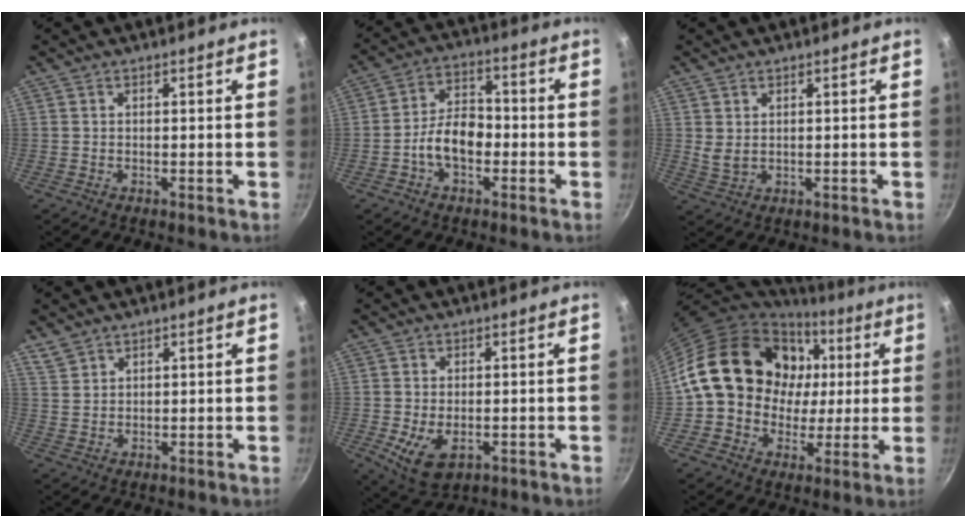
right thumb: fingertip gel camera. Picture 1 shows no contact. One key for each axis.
{"total": 8.7, "fx": -2.5, "fy": 5.4, "fz": 6.3, "tx": -0.083, "ty": 0.037, "tz": -0.051}
{"total": 2.4, "fx": 0.8, "fy": 1.3, "fz": 1.8, "tx": -0.035, "ty": -0.008, "tz": 0.020}
{"total": 2.8, "fx": 2.4, "fy": 1.4, "fz": 0.6, "tx": -0.007, "ty": -0.001, "tz": 0.052}
{"total": 7.6, "fx": -1.9, "fy": 4.5, "fz": 5.8, "tx": -0.105, "ty": -0.017, "tz": -0.023}
{"total": 20.6, "fx": 3.2, "fy": 17.2, "fz": 10.8, "tx": -0.165, "ty": 0.027, "tz": 0.056}